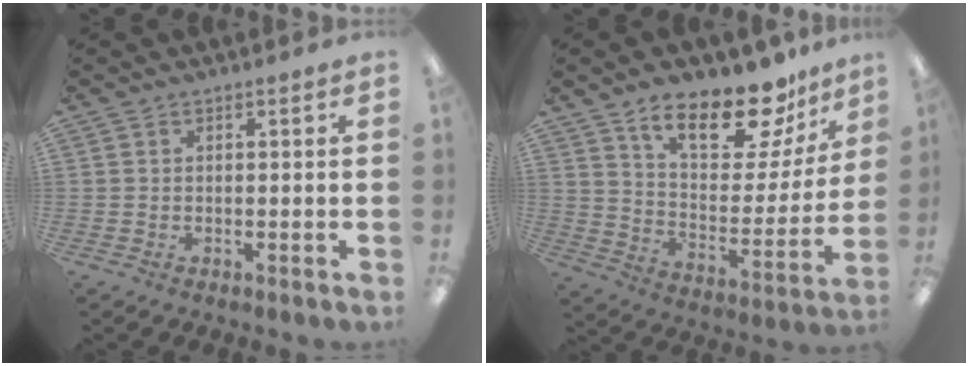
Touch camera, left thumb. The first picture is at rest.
{"total": 19.8, "force": [14.4, 7.3, 11.5], "torque": [-0.182, -0.088, 0.242]}